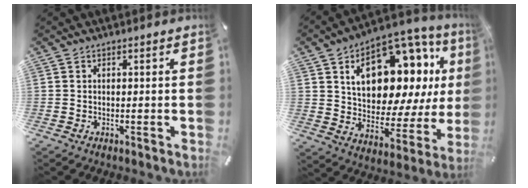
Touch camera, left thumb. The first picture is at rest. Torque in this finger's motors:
{"motor_torque": [2.53, 2.48, 1.75, -1.03, 0.38]}